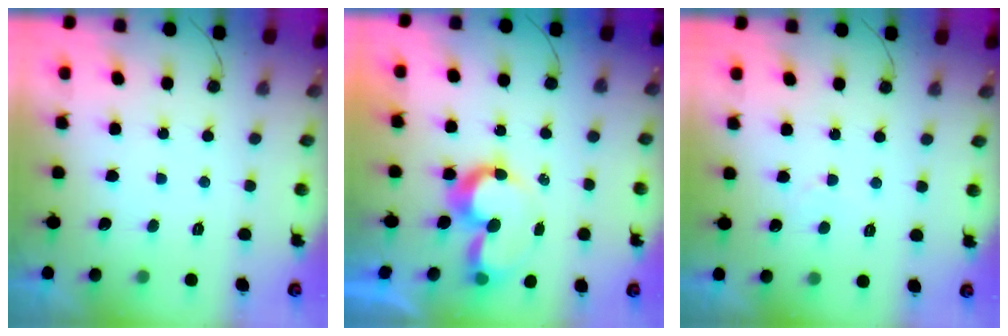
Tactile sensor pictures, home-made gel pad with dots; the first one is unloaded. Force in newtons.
{"total": 8.3, "press": 7.7, "slide": 3.1}
{"total": 2.6, "press": 2.6, "slide": 0.1}